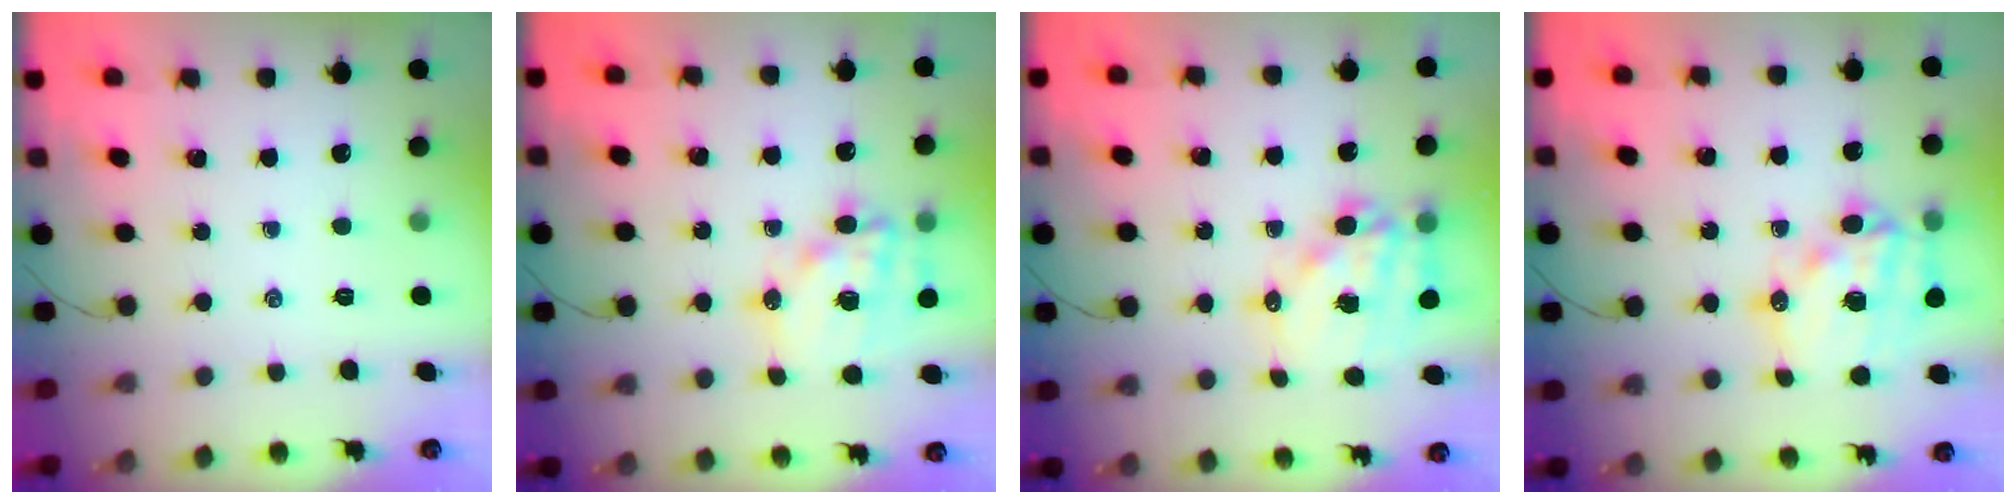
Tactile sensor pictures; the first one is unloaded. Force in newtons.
{"total": 14.7, "press": 14.3, "slide": 3.3}
{"total": 14.4, "press": 14.0, "slide": 3.2}
{"total": 16.8, "press": 16.4, "slide": 3.4}